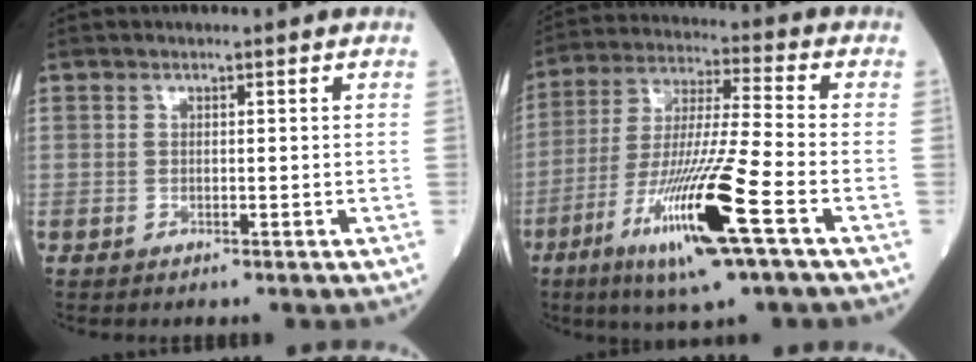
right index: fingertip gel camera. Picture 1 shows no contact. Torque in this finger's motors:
{"motor_torque": [1.91, -0.23, 1.06, 0.21]}